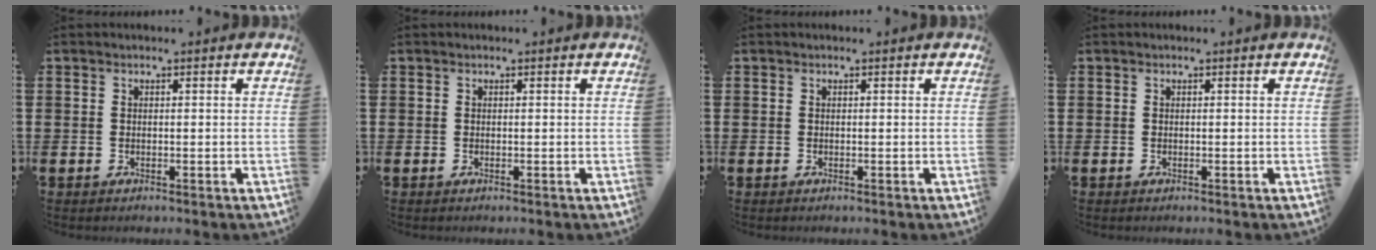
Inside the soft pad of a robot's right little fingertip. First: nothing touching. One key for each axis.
{"total": 0.0}
{"total": 0.0}
{"total": 0.0}